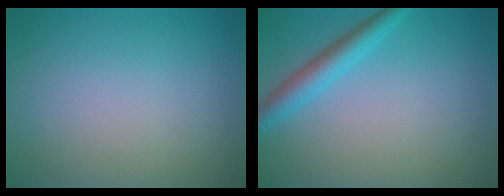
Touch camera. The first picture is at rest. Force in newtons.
{"total": 3.0, "press": 3.0, "slide": 0.0}